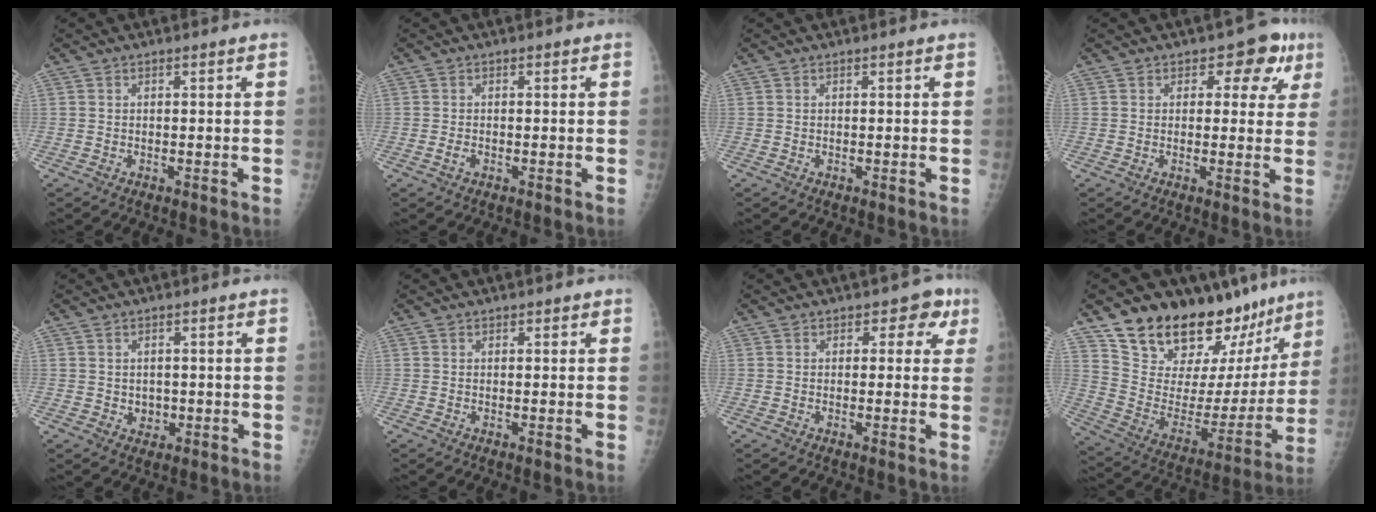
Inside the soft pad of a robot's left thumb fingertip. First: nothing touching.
{"total": 1.2, "force": [-0.4, 0.8, 0.8], "torque": [-0.015, 0.000, -0.009]}
{"total": 0.0}
{"total": 7.0, "force": [3.0, 4.7, 4.2], "torque": [0.000, -0.004, 0.028]}
{"total": 2.3, "force": [0.0, 2.1, 1.1], "torque": [-0.005, 0.000, 0.005]}
{"total": 0.8, "force": [0.6, 0.5, 0.3], "torque": [0.005, -0.002, 0.004]}
{"total": 4.6, "force": [2.0, 3.3, 2.6], "torque": [0.012, -0.001, 0.014]}
{"total": 26.5, "force": [20.6, 11.9, 11.6], "torque": [-0.137, -0.102, 0.317]}